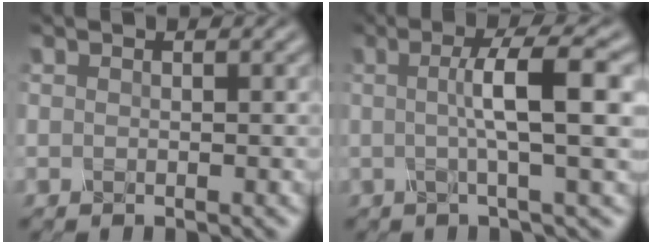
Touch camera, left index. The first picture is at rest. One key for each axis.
{"total": 6.2, "fx": 0.5, "fy": 1.1, "fz": 6.1, "tx": -0.092, "ty": 0.009, "tz": 0.004}